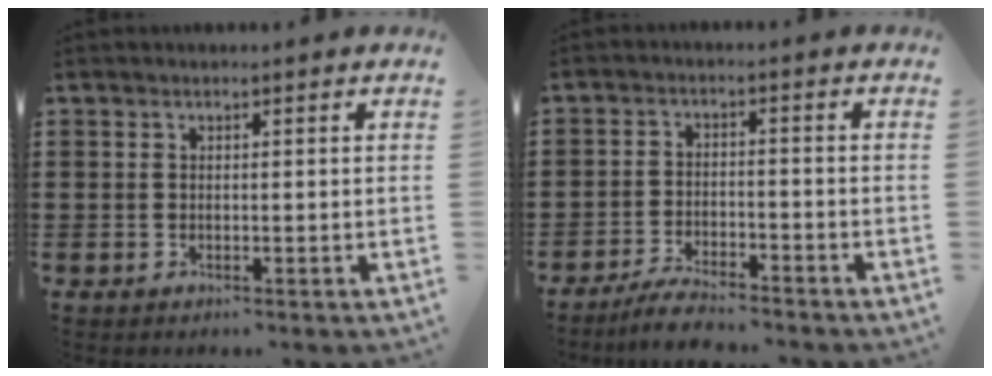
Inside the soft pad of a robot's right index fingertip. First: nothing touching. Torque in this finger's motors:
{"motor_torque": [-0.40, 0.45, 0.30, 0.03]}